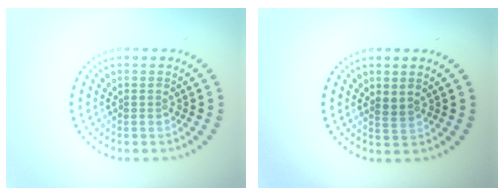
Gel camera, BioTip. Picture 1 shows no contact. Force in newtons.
{"total": 1.1, "press": 0.9, "slide": 0.6}